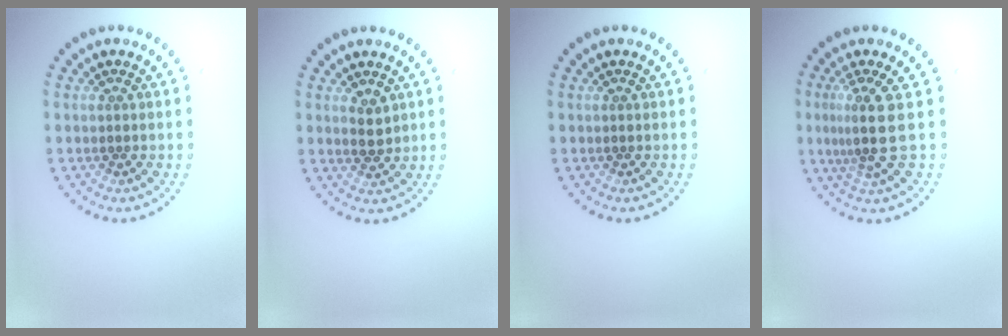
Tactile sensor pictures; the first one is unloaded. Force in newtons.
{"total": 1.8, "press": 1.7, "slide": 0.5}
{"total": 0.0}
{"total": 3.4, "press": 2.6, "slide": 2.2}